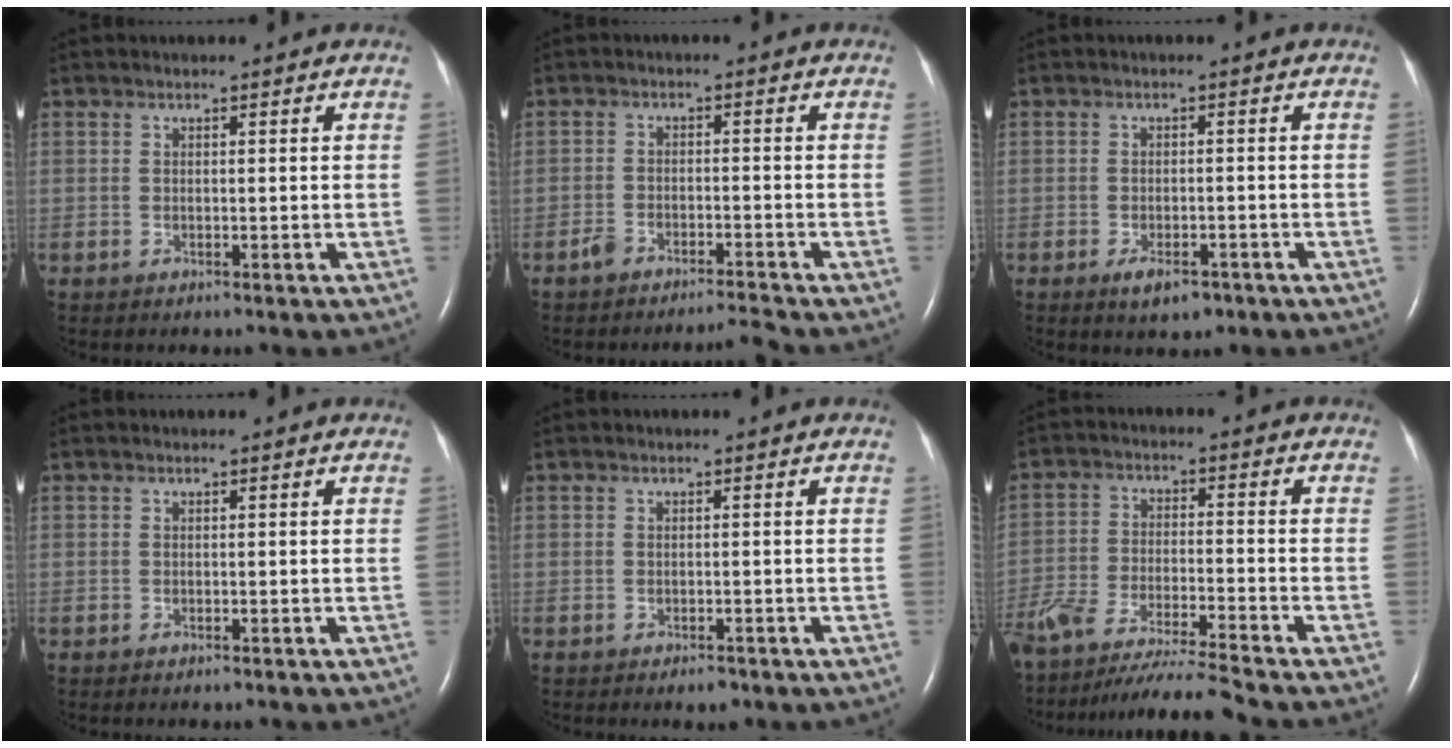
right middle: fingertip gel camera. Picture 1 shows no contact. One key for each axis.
{"total": 3.1, "fx": -2.9, "fy": 0.0, "fz": 1.0, "tx": -0.027, "ty": -0.007, "tz": -0.052}
{"total": 3.7, "fx": -2.3, "fy": 1.6, "fz": 2.4, "tx": -0.043, "ty": -0.002, "tz": -0.030}
{"total": 0.0}
{"total": 1.3, "fx": -0.9, "fy": 0.6, "fz": 0.8, "tx": -0.012, "ty": -0.001, "tz": -0.008}
{"total": 14.0, "fx": -12.7, "fy": -1.3, "fz": 5.8, "tx": -0.105, "ty": -0.021, "tz": -0.224}